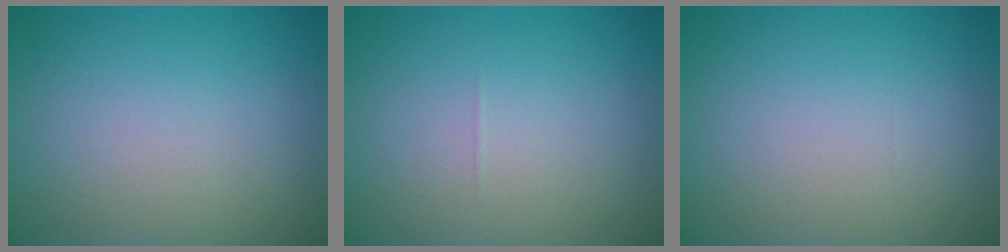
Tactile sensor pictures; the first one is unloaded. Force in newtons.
{"total": 0.0}
{"total": 0.0}